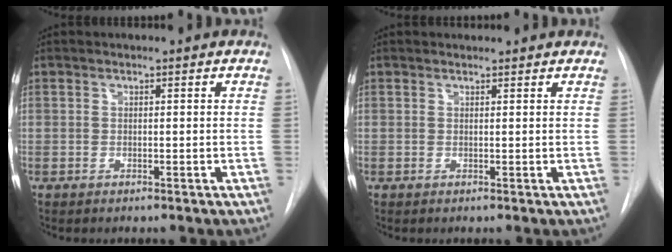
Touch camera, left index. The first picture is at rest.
{"total": 2.0, "force": [2.0, 0.4, 0.2], "torque": [-0.013, 0.015, 0.027]}